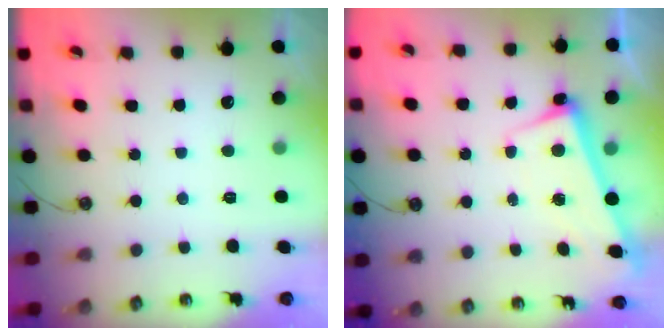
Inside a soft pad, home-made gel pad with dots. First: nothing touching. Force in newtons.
{"total": 2.8, "press": 2.6, "slide": 0.9}